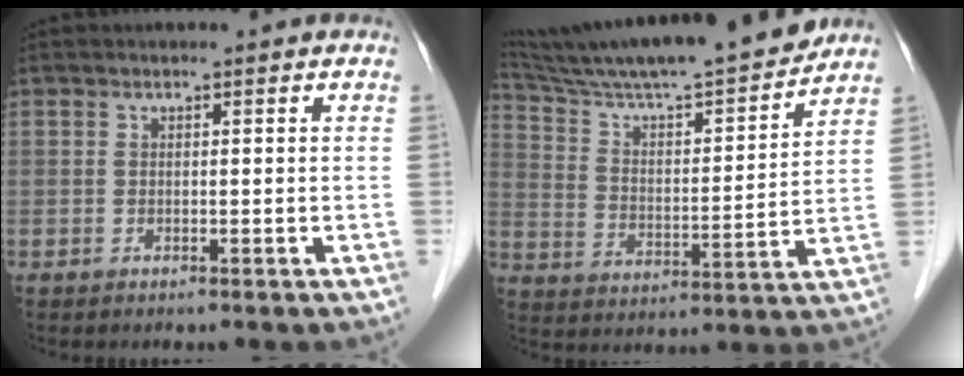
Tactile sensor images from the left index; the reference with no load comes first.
{"total": 20.9, "force": [18.8, 0.5, 9.2], "torque": [-0.160, -0.004, 0.298]}